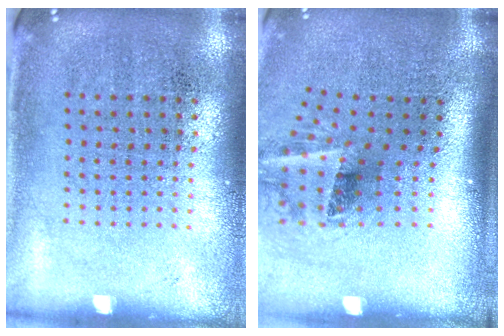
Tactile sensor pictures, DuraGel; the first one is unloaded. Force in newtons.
{"total": 2.0, "press": 1.2, "slide": 1.6}